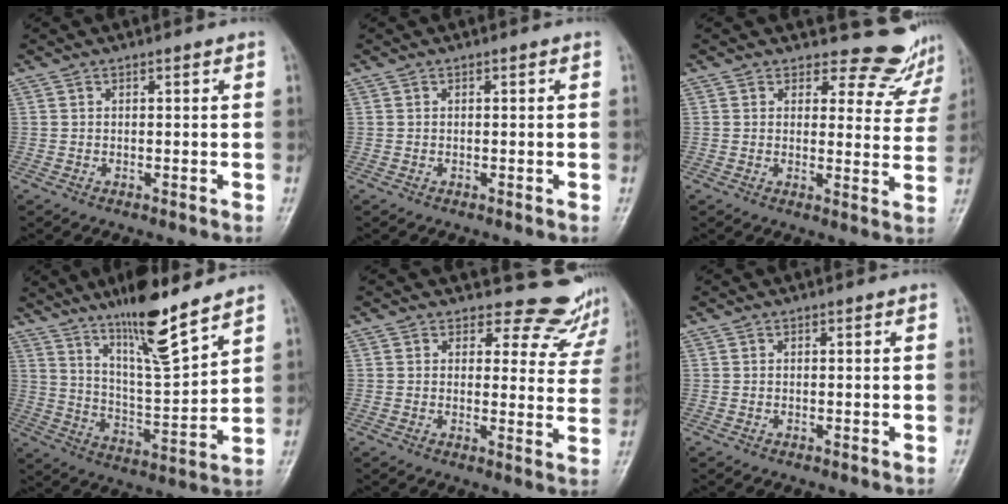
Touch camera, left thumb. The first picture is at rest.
{"total": 0.0}
{"total": 8.8, "force": [8.3, 3.0, -0.1], "torque": [0.043, -0.074, 0.081]}
{"total": 14.2, "force": [10.6, 1.6, 9.3], "torque": [-0.153, -0.069, 0.191]}
{"total": 10.3, "force": [9.6, 3.7, -0.2], "torque": [0.054, -0.080, 0.088]}
{"total": 0.0}